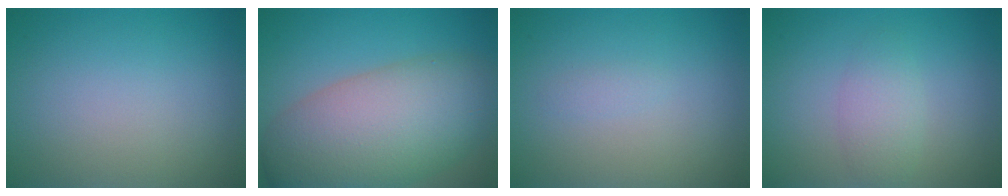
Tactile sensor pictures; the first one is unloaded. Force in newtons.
{"total": 10.9, "press": 10.9, "slide": 0.5}
{"total": 0.6, "press": 0.6, "slide": 0.1}
{"total": 1.2, "press": 1.2, "slide": 0.2}